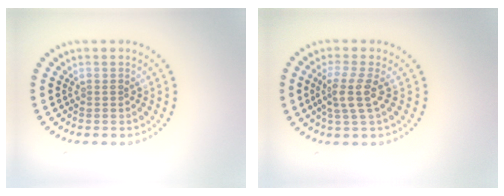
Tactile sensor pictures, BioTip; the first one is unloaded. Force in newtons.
{"total": 3.0, "press": 2.4, "slide": 1.8}